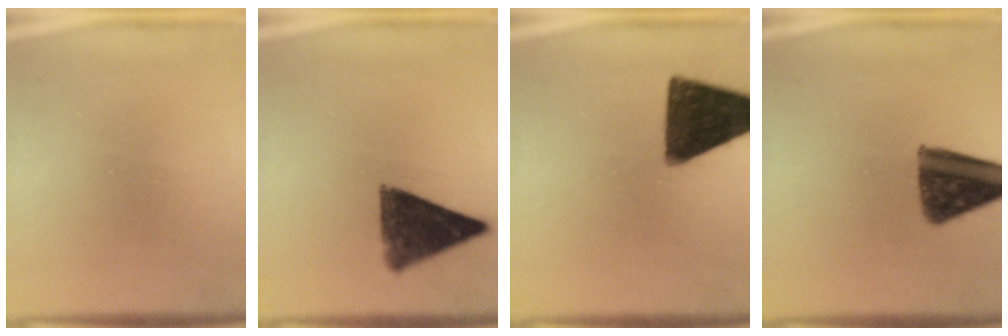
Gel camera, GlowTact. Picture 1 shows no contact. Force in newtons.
{"total": 9.2}
{"total": 15.1}
{"total": 12.0}